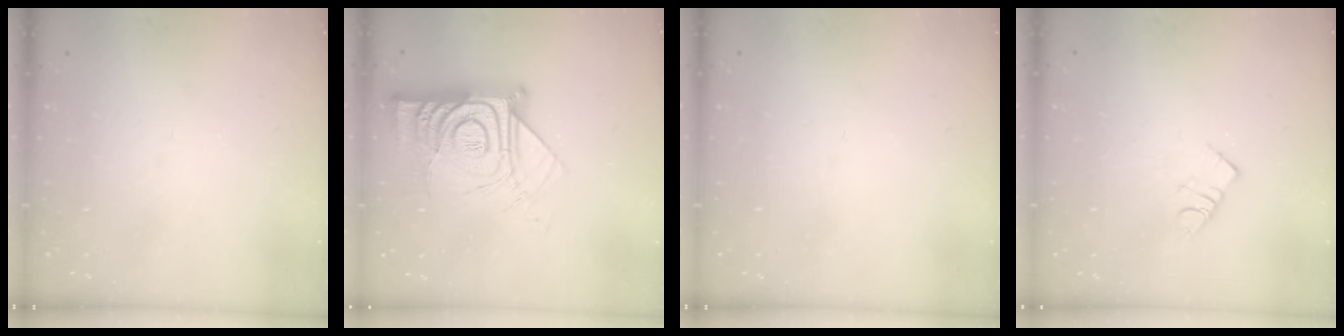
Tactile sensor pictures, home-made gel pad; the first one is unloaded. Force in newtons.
{"total": 17.1, "press": 17.0, "slide": 1.5}
{"total": 0.0}
{"total": 3.9, "press": 3.9, "slide": 0.3}